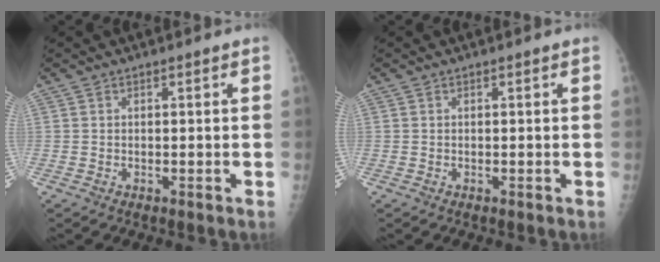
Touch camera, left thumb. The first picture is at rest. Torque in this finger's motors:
{"motor_torque": [0.00, 0.00, -0.01, -0.02, 0.00]}